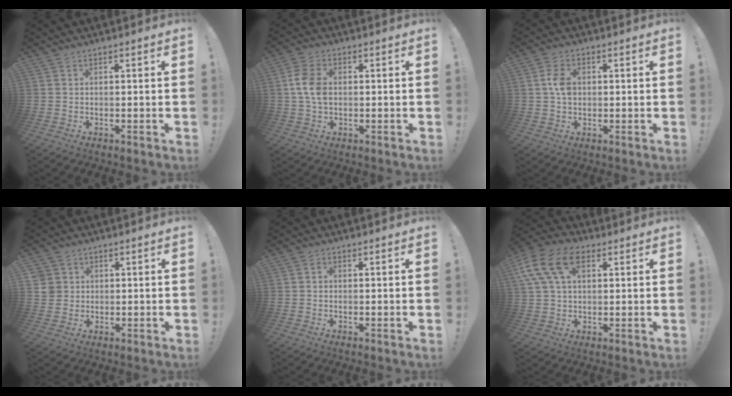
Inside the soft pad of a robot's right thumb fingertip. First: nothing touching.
{"total": 8.3, "force": [0.3, 5.7, 6.0], "torque": [-0.118, 0.006, 0.005]}
{"total": 5.5, "force": [0.5, 3.9, 3.8], "torque": [-0.067, 0.004, 0.009]}
{"total": 4.2, "force": [1.2, 3.9, 0.9], "torque": [-0.018, 0.003, 0.026]}
{"total": 0.5, "force": [-0.3, 0.3, 0.3], "torque": [-0.004, 0.001, -0.005]}
{"total": 14.8, "force": [5.5, 9.1, 10.3], "torque": [-0.205, -0.006, 0.106]}